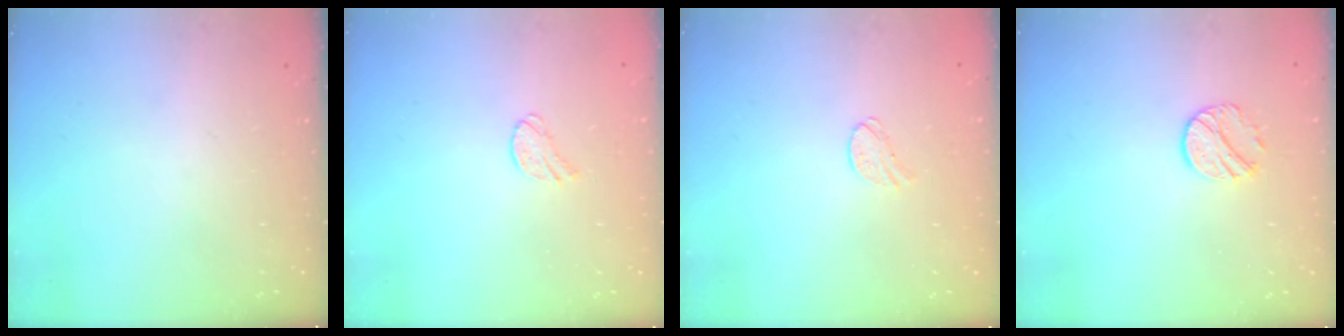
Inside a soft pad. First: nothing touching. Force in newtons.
{"total": 6.0, "press": 6.0, "slide": 0.6}
{"total": 5.3, "press": 5.3, "slide": 0.5}
{"total": 8.3, "press": 8.3, "slide": 0.3}